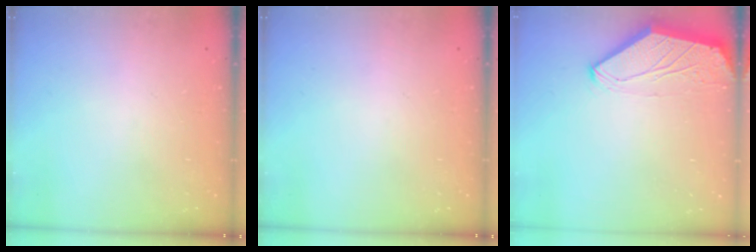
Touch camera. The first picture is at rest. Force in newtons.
{"total": 0.0}
{"total": 0.0}